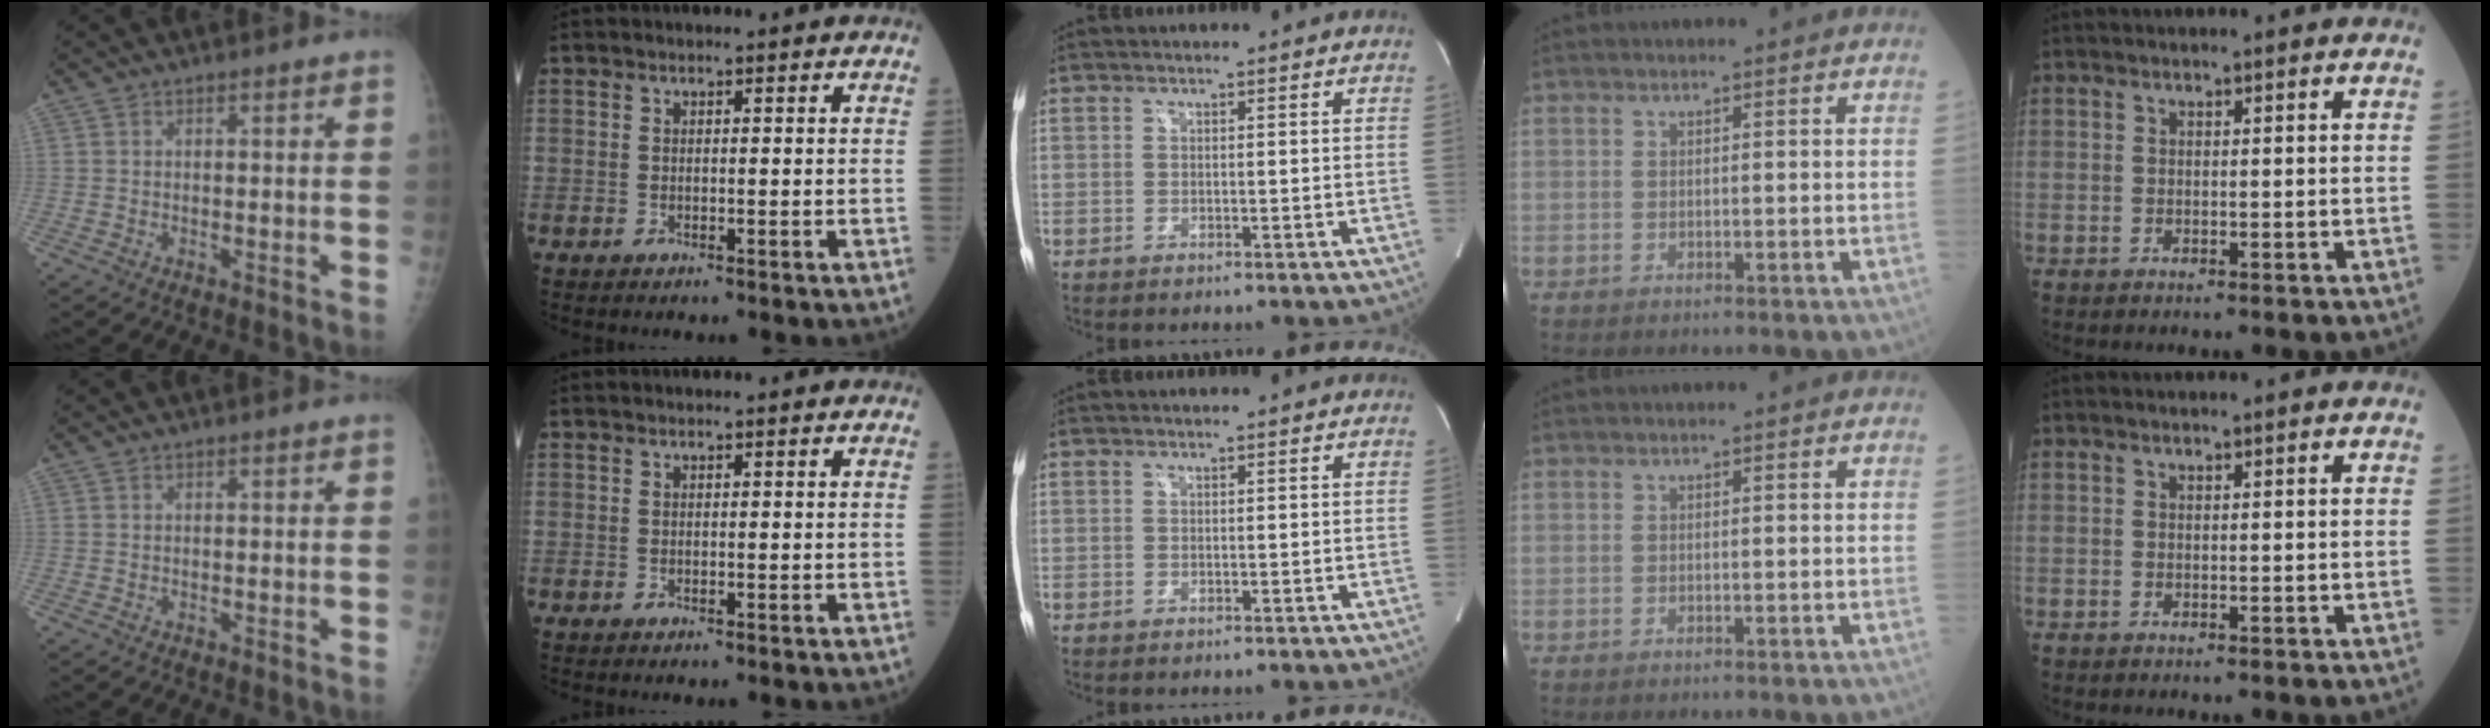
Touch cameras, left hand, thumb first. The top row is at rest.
{}